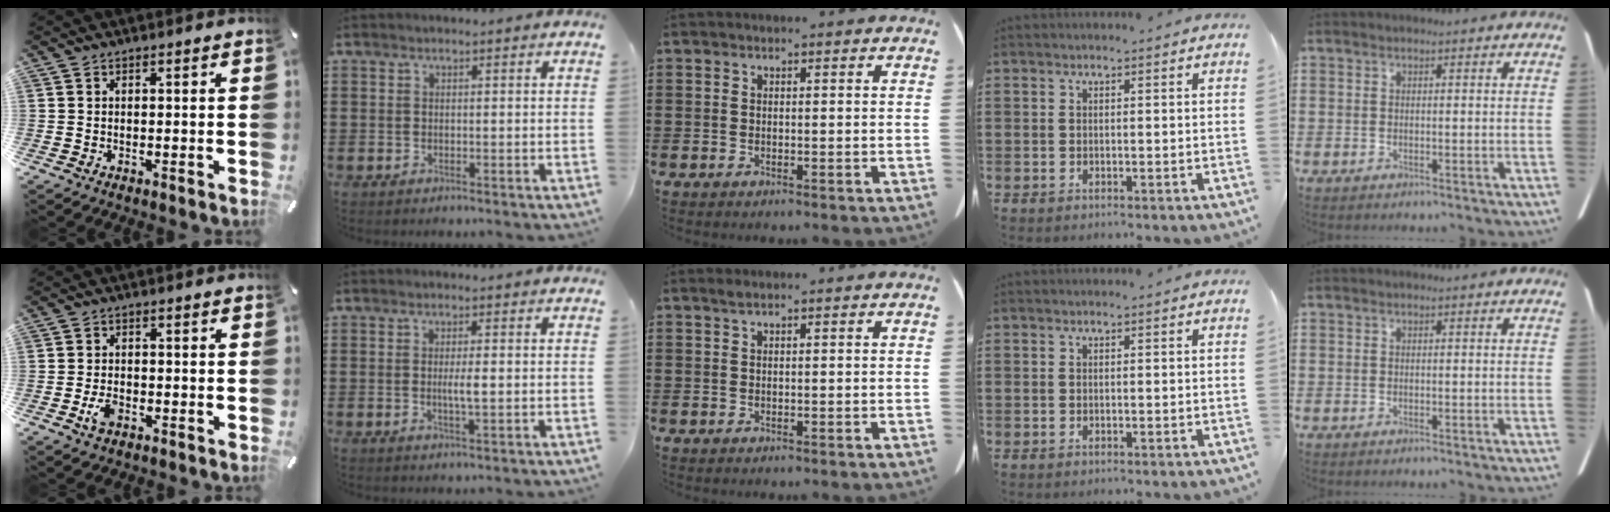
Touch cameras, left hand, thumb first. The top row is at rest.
{"thumb": {"total": 3.6, "force": [-1.6, 2.1, 2.5], "torque": [-0.062, 0.000, -0.032]}, "index": {"total": 2.5, "force": [-0.1, 0.3, 2.5], "torque": [-0.047, -0.005, -0.003]}, "middle": {"total": 0.8, "force": [0.5, 0.0, 0.6], "torque": [-0.013, 0.000, 0.009]}}